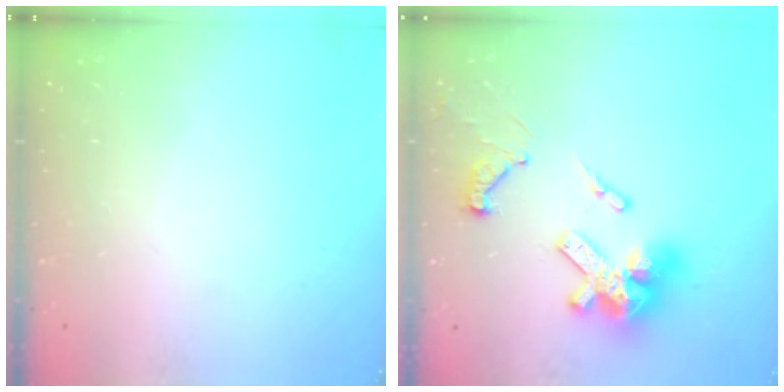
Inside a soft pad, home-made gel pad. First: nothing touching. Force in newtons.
{"total": 18.8, "press": 18.8, "slide": 1.6}